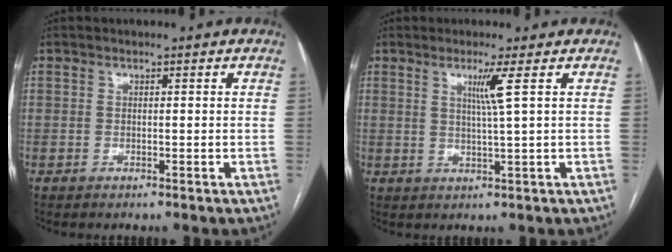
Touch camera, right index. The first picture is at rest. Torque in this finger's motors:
{"motor_torque": [0.21, 0.01, 0.08, 0.07]}